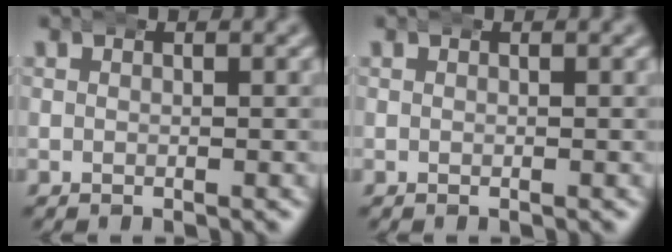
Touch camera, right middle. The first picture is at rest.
{"total": 0.0}